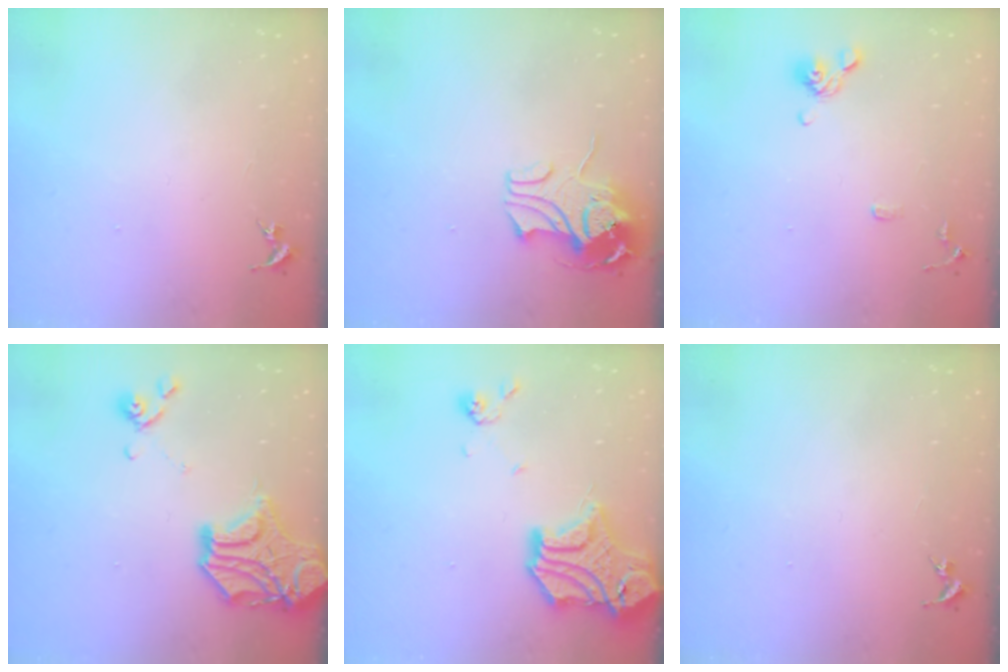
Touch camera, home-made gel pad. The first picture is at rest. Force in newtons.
{"total": 10.9, "press": 10.9, "slide": 1.1}
{"total": 8.8, "press": 8.6, "slide": 2.0}
{"total": 15.9, "press": 15.6, "slide": 2.9}
{"total": 18.4, "press": 18.3, "slide": 2.2}
{"total": 0.0}